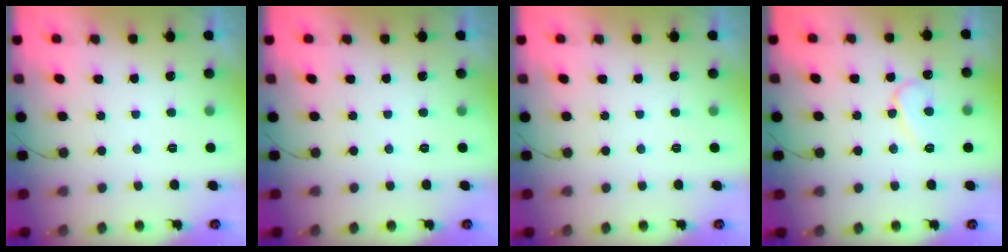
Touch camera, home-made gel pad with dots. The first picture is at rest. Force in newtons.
{"total": 0.0}
{"total": 0.0}
{"total": 8.3, "press": 8.3, "slide": 0.9}